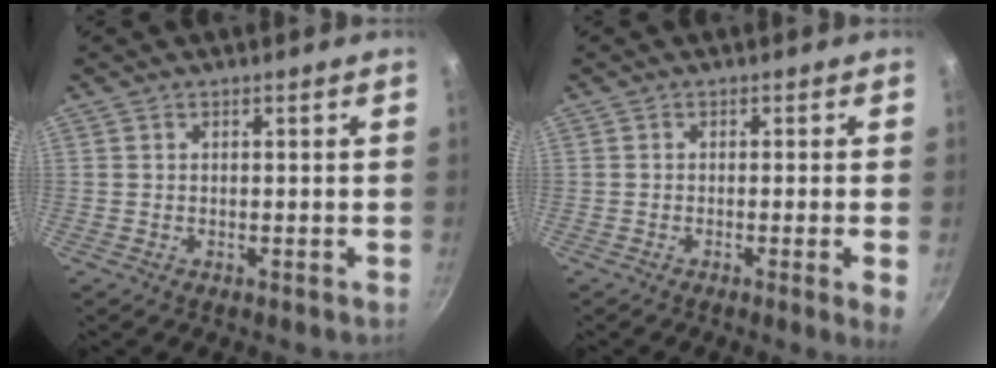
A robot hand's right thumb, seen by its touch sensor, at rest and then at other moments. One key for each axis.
{"total": 3.3, "fx": -0.8, "fy": -0.3, "fz": 3.2, "tx": -0.052, "ty": -0.008, "tz": -0.013}